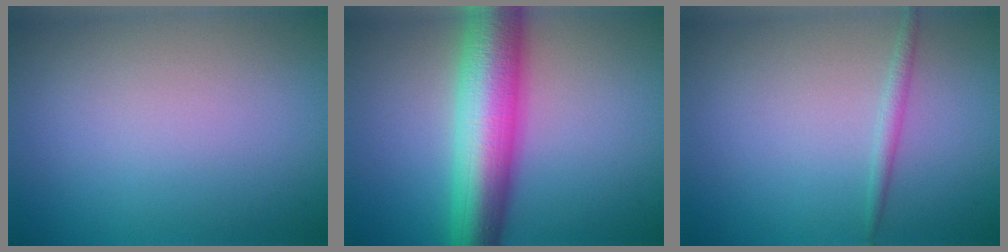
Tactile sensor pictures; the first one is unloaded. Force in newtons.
{"total": 10.0, "press": 10.0, "slide": 0.2}
{"total": 1.1, "press": 1.1, "slide": 0.0}